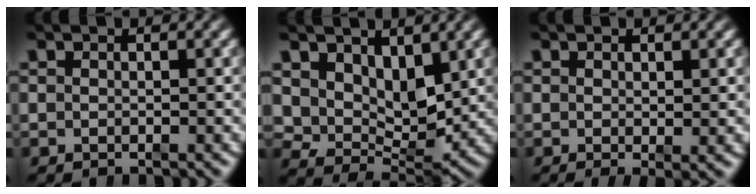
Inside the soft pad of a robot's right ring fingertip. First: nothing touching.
{"total": 5.8, "force": [2.0, 3.6, 4.1], "torque": [-0.069, -0.031, 0.042]}
{"total": 1.0, "force": [0.1, -0.3, 0.9], "torque": [-0.007, -0.007, 0.006]}